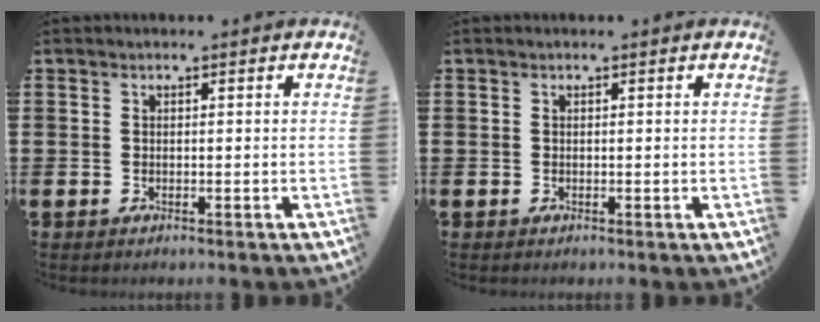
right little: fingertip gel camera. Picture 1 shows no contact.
{"total": 0.0}